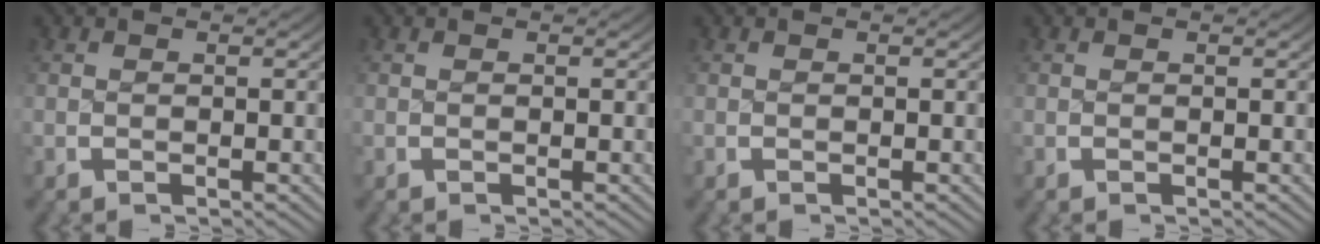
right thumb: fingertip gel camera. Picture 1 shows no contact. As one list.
[{"total": 0.0}, {"total": 0.0}, {"total": 0.0}]